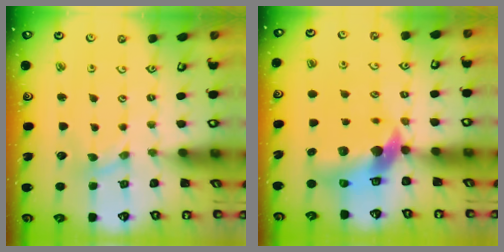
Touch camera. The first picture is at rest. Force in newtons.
{"total": 11.6, "press": 11.5, "slide": 1.8}